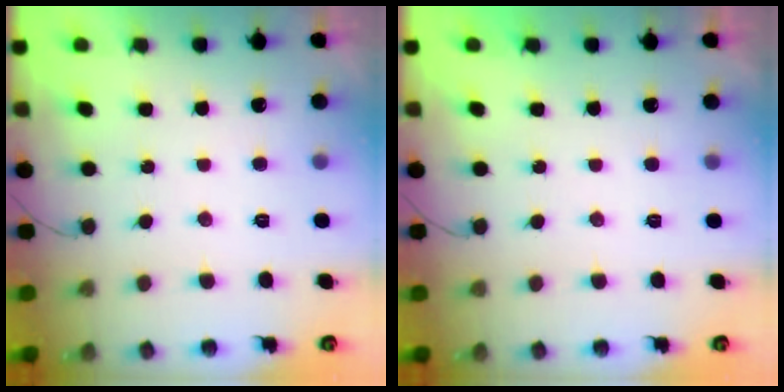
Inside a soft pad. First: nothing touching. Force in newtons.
{"total": 0.0}